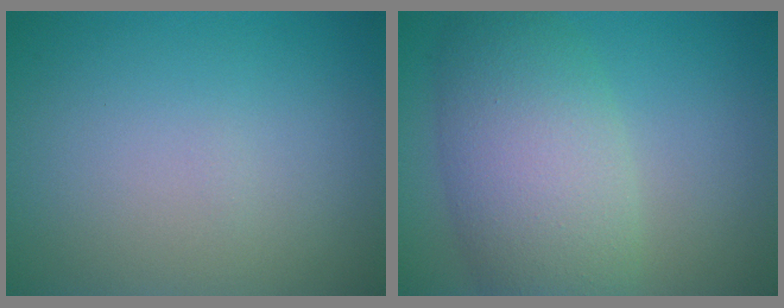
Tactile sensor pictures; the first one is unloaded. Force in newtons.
{"total": 7.6, "press": 7.6, "slide": 0.6}